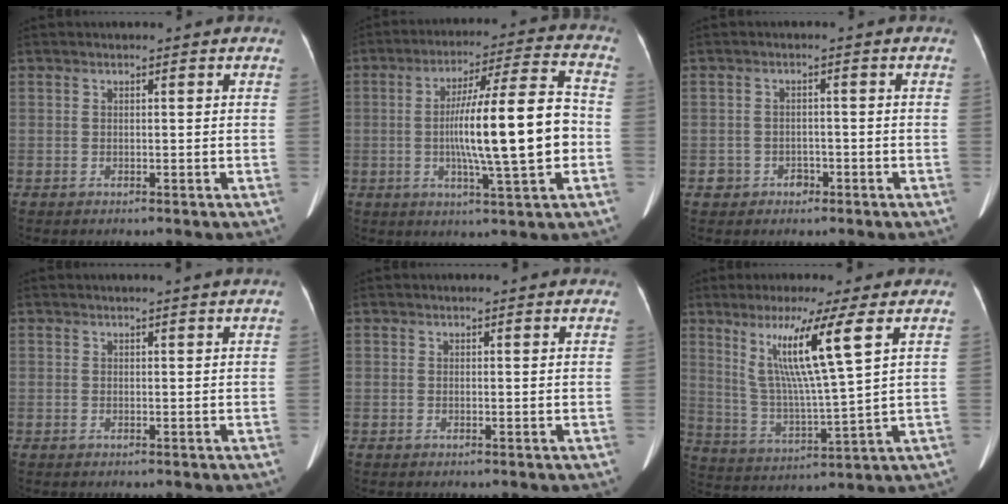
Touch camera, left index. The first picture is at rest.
{"total": 15.6, "force": [-1.9, 0.6, 15.5], "torque": [-0.256, 0.009, -0.033]}
{"total": 2.4, "force": [-1.4, 1.9, 0.4], "torque": [-0.001, 0.001, -0.020]}
{"total": 1.5, "force": [1.4, -0.3, 0.5], "torque": [-0.010, 0.010, 0.017]}
{"total": 1.9, "force": [1.8, 0.4, 0.6], "torque": [-0.009, 0.004, 0.014]}
{"total": 11.7, "force": [5.2, -1.3, 10.4], "torque": [-0.201, -0.013, 0.102]}